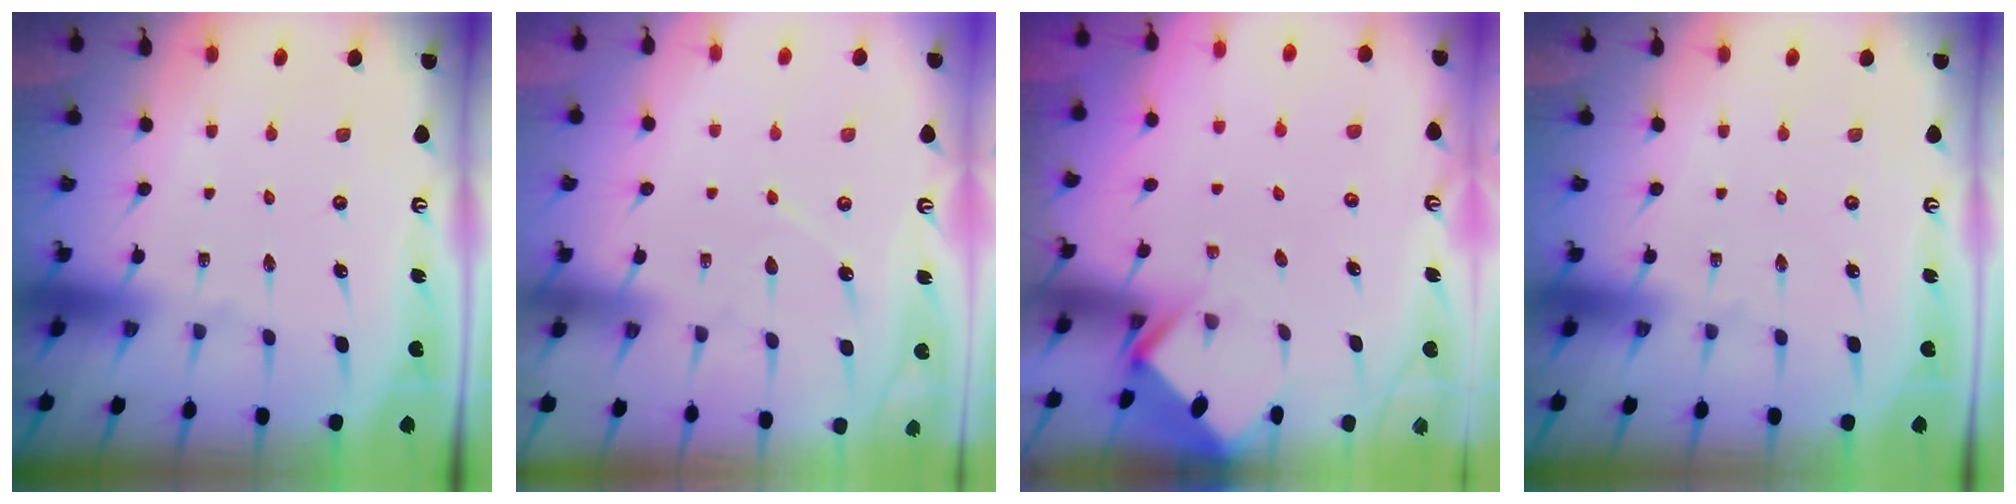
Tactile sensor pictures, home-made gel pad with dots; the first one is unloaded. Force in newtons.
{"total": 3.6, "press": 3.6, "slide": 0.1}
{"total": 2.8, "press": 2.8, "slide": 0.2}
{"total": 0.0}